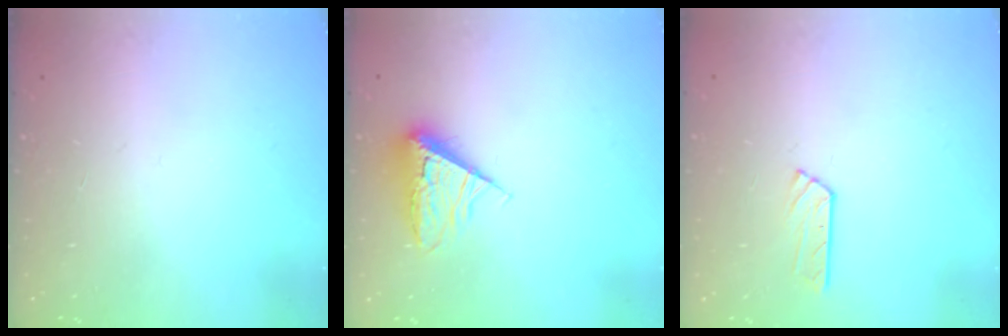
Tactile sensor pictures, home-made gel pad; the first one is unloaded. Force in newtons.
{"total": 9.4, "press": 9.3, "slide": 1.1}
{"total": 3.0, "press": 3.0, "slide": 0.4}